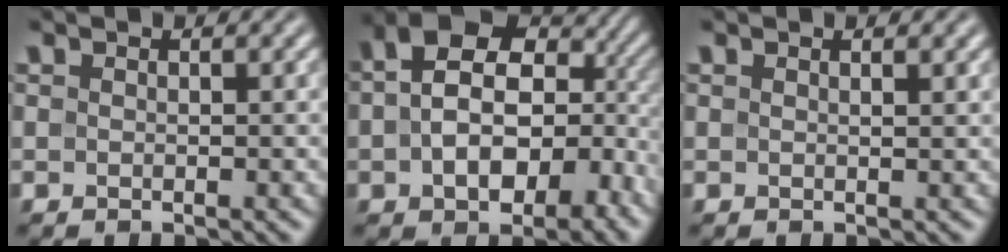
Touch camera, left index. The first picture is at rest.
{"total": 13.5, "force": [0.1, 9.0, 10.0], "torque": [-0.141, 0.000, 0.011]}
{"total": 0.9, "force": [0.7, 0.2, 0.6], "torque": [-0.006, 0.003, 0.010]}